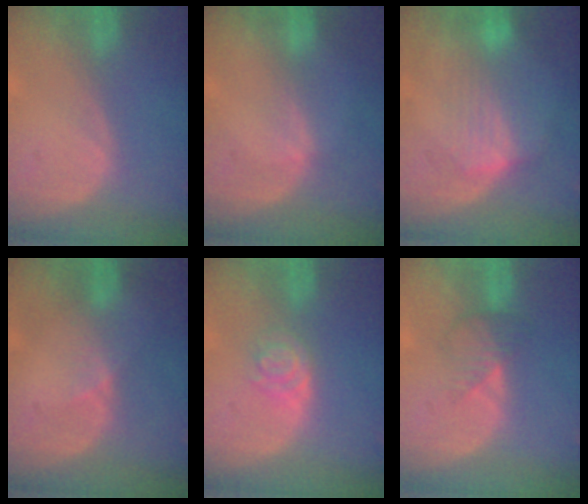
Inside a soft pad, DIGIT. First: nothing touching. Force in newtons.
{"total": 1.3, "press": 0.9, "slide": 0.9}
{"total": 7.2, "press": 6.5, "slide": 3.0}
{"total": 2.3, "press": 1.8, "slide": 1.4}
{"total": 4.0, "press": 3.6, "slide": 1.9}
{"total": 3.3, "press": 3.1, "slide": 1.0}